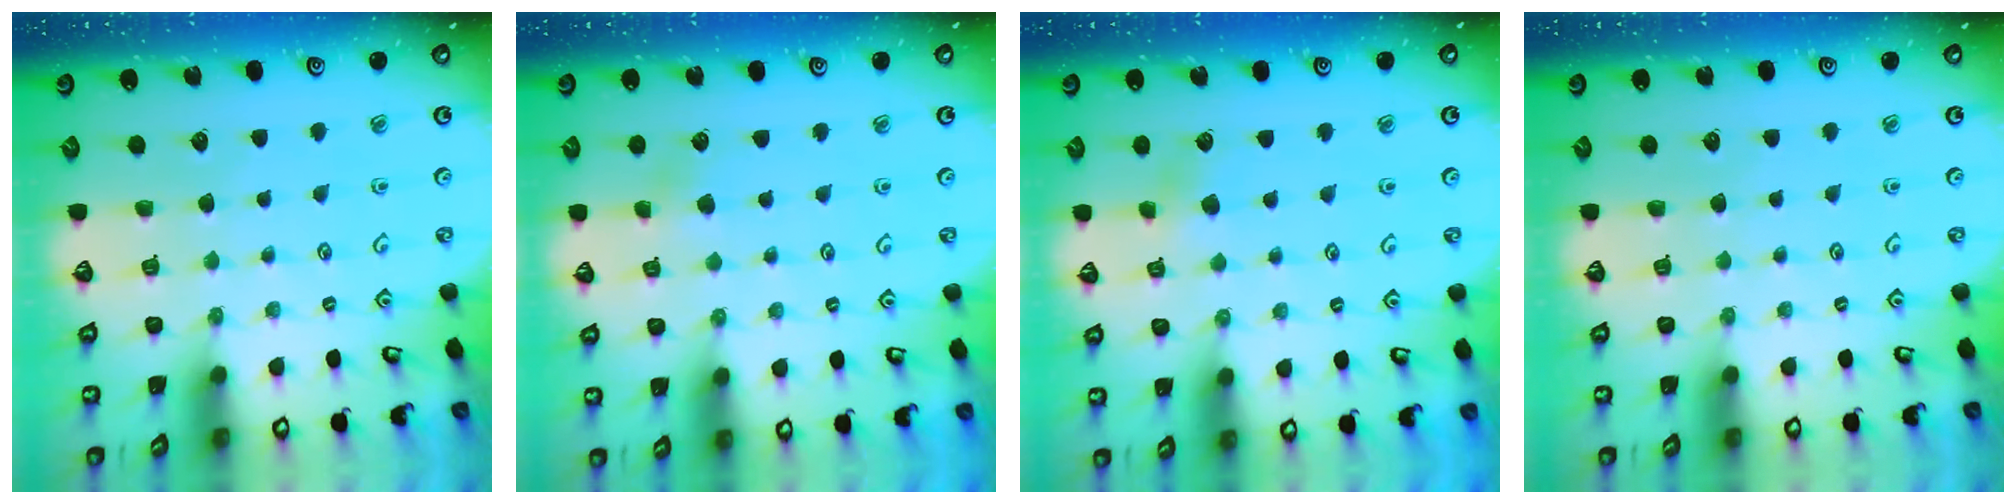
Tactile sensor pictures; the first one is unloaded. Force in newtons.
{"total": 3.2, "press": 3.2, "slide": 0.3}
{"total": 3.9, "press": 3.9, "slide": 0.6}
{"total": 0.0}